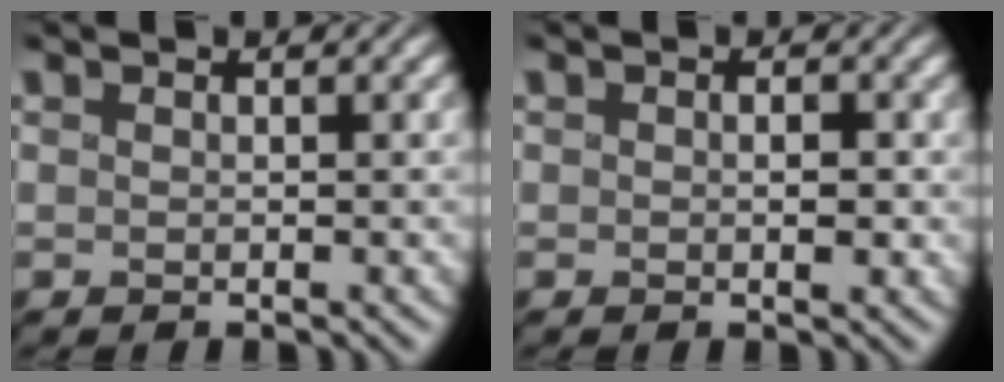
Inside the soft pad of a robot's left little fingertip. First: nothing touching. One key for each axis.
{"total": 0.8, "fx": -0.8, "fy": -0.1, "fz": 0.2, "tx": -0.021, "ty": -0.005, "tz": 0.009}